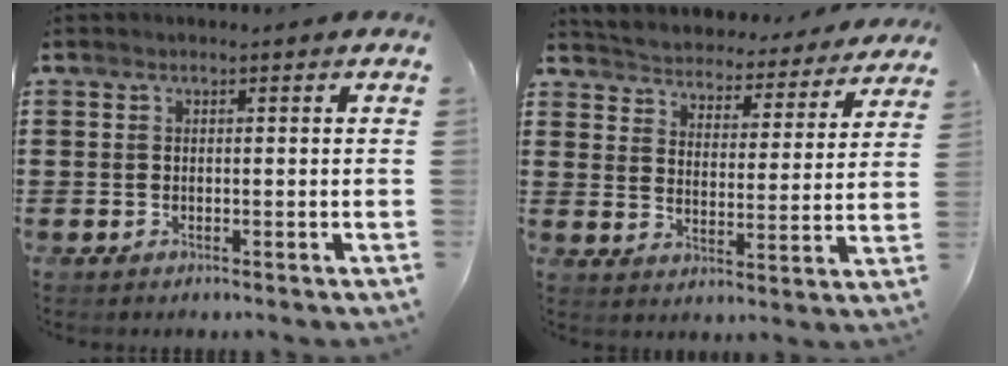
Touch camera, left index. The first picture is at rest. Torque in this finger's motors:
{"motor_torque": [2.14, 0.00, 0.72, 0.07]}